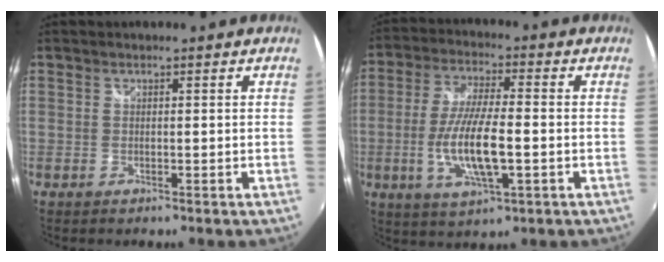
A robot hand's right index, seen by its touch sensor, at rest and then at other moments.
{"total": 12.0, "force": [-2.6, 3.2, 11.2], "torque": [-0.225, -0.010, -0.048]}